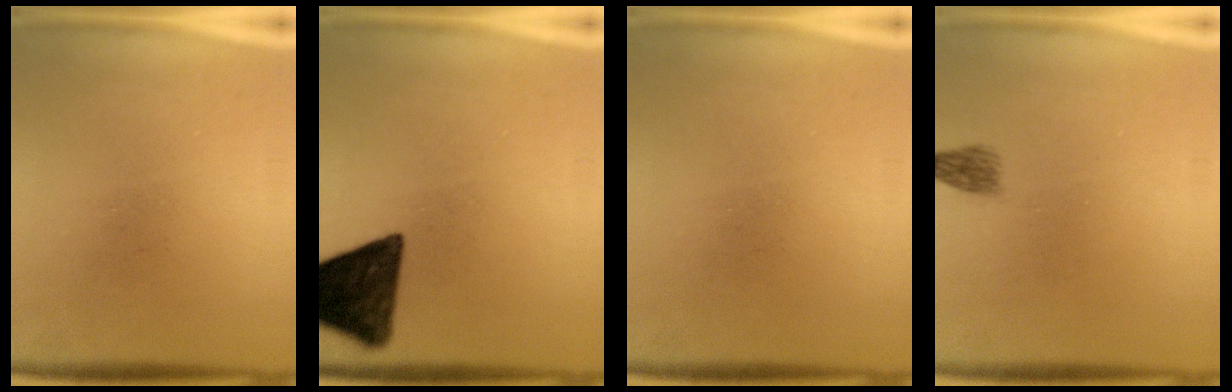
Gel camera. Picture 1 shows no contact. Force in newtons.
{"total": 13.7}
{"total": 0.0}
{"total": 1.9}